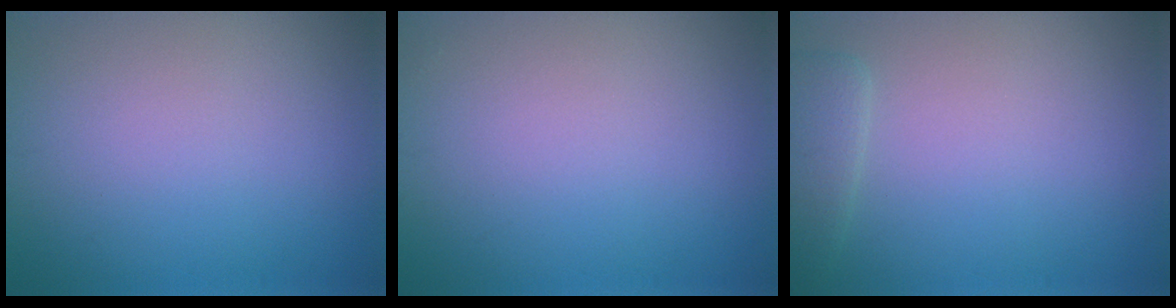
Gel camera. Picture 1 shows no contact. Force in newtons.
{"total": 0.0}
{"total": 2.1, "press": 2.1, "slide": 0.2}